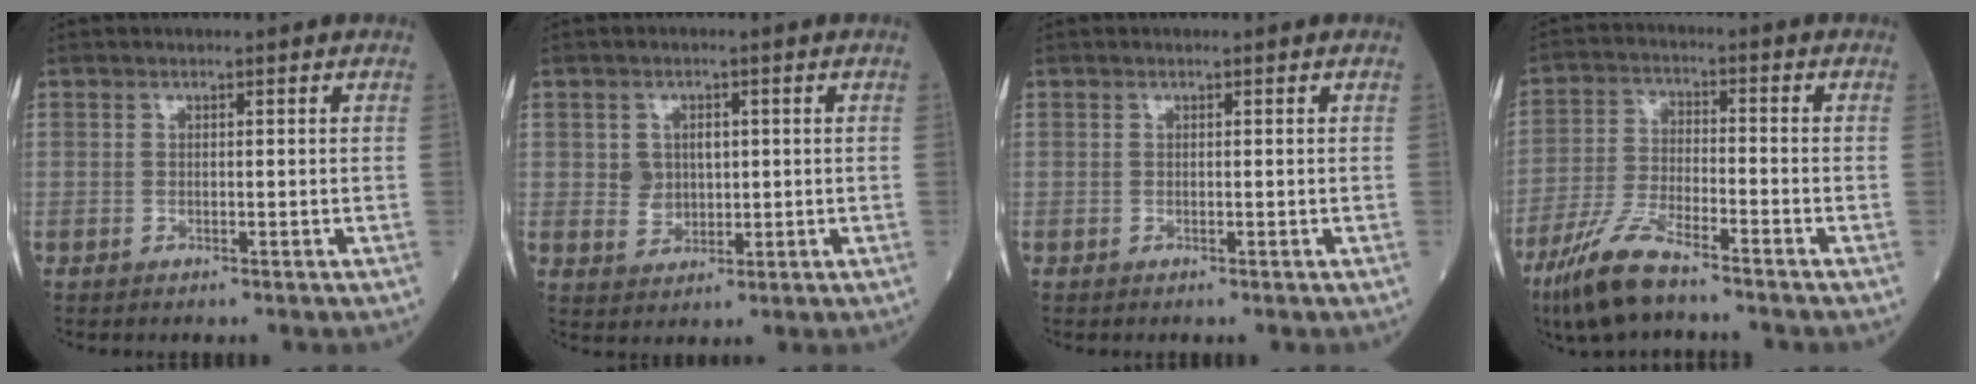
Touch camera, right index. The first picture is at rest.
{"total": 3.8, "force": [0.7, 3.2, 1.9], "torque": [-0.031, 0.005, 0.018]}
{"total": 0.0}
{"total": 9.5, "force": [-7.2, 1.6, 6.0], "torque": [-0.133, -0.025, -0.141]}